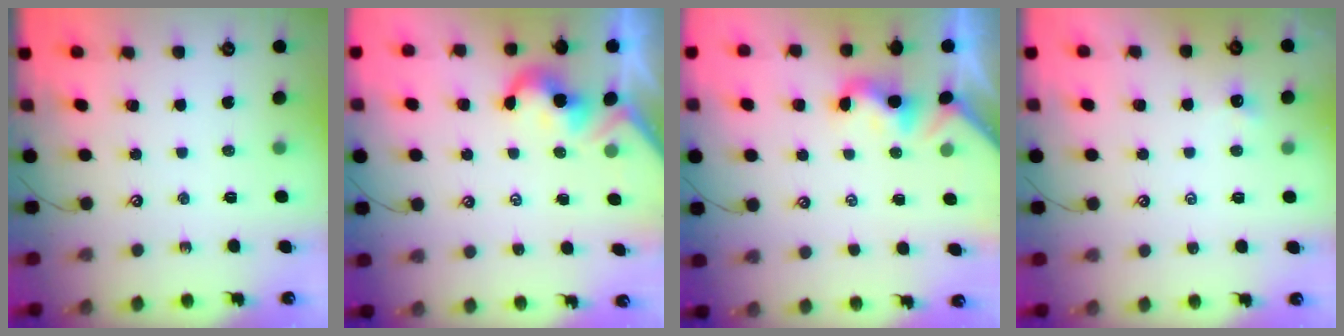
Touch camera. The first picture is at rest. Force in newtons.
{"total": 2.1, "press": 2.0, "slide": 0.5}
{"total": 1.9, "press": 1.8, "slide": 0.6}
{"total": 0.5, "press": 0.4, "slide": 0.3}